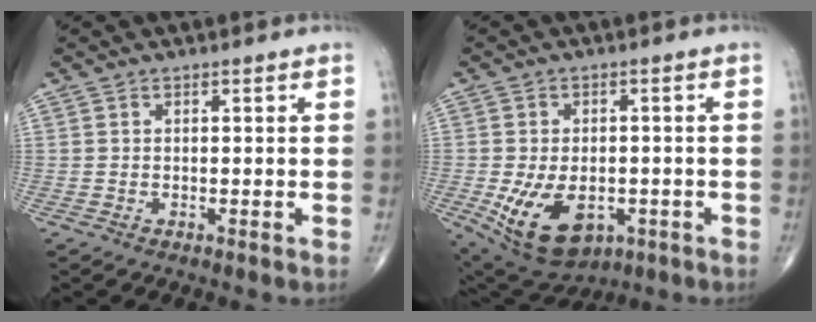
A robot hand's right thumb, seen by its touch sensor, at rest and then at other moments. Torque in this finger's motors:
{"motor_torque": [-0.22, 0.64, 0.54, 0.13, 0.10]}